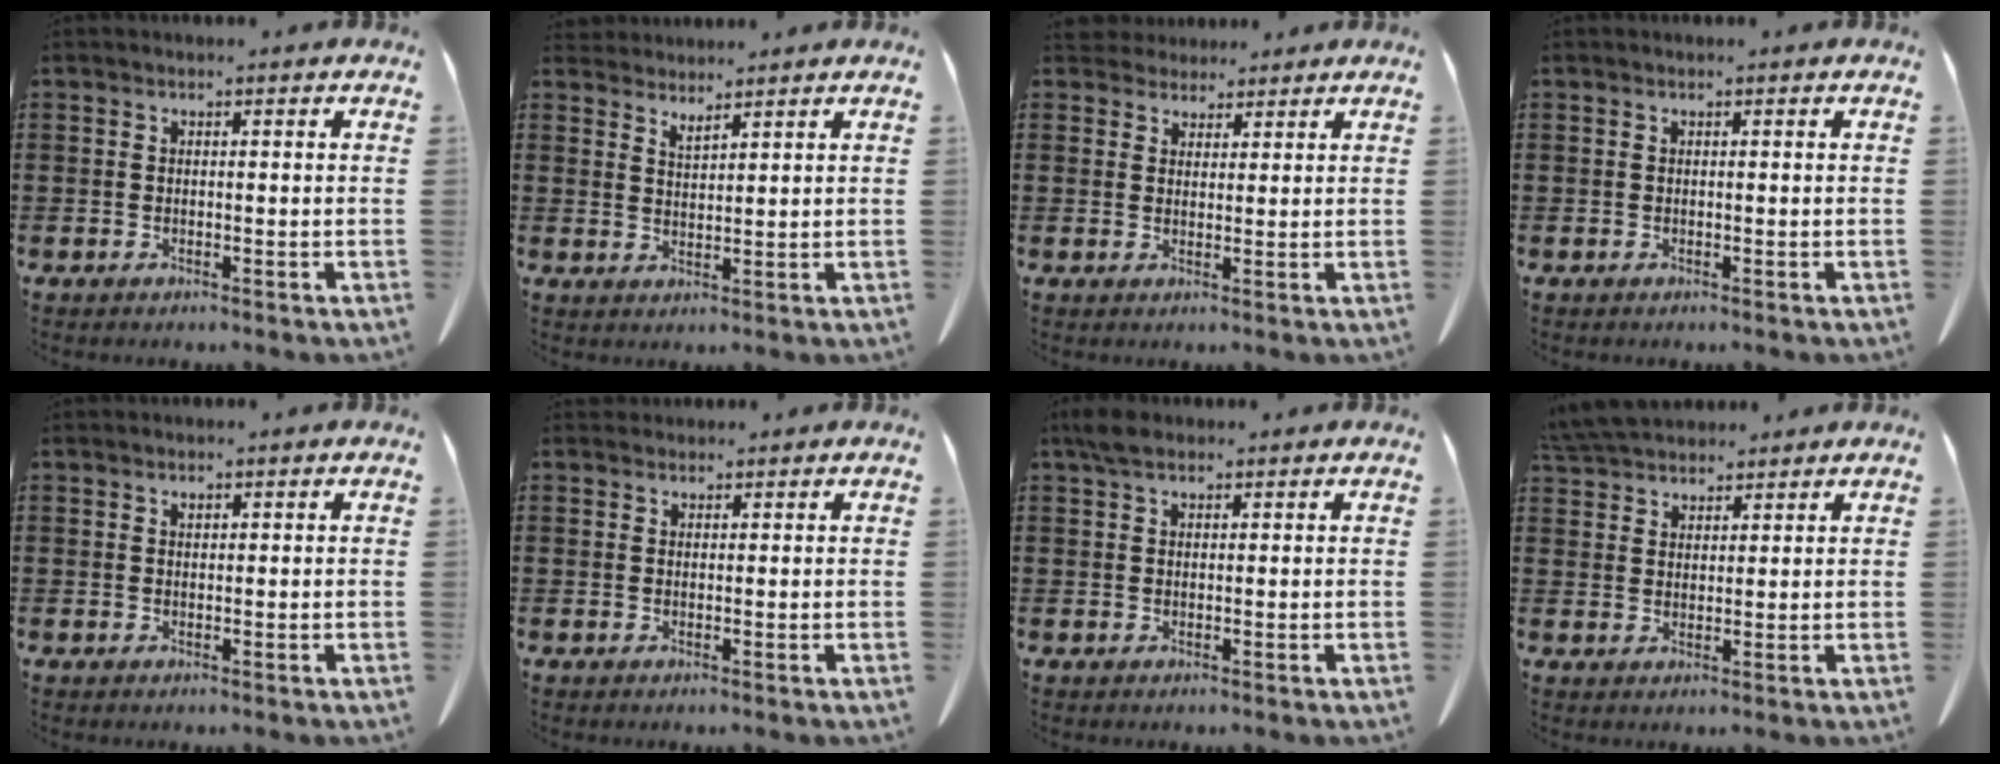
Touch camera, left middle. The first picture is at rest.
{"total": 2.6, "force": [2.6, -0.1, 0.1], "torque": [-0.008, -0.007, 0.050]}
{"total": 3.3, "force": [3.1, 1.2, 0.2], "torque": [-0.006, -0.004, 0.059]}
{"total": 0.0}
{"total": 0.5, "force": [0.4, 0.2, 0.2], "torque": [-0.006, 0.000, 0.009]}
{"total": 1.1, "force": [1.0, 0.4, 0.0], "torque": [-0.004, 0.000, 0.021]}
{"total": 2.5, "force": [1.8, 1.0, 1.5], "torque": [-0.035, 0.004, 0.033]}
{"total": 5.5, "force": [5.2, 1.3, 1.1], "torque": [-0.038, -0.009, 0.101]}